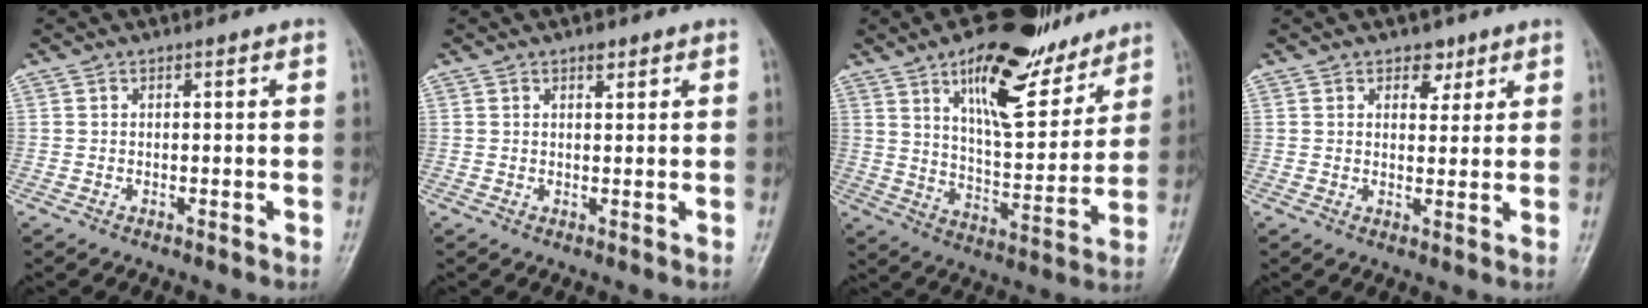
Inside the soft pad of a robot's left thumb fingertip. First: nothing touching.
{"total": 1.6, "force": [1.1, 0.7, 0.9], "torque": [-0.006, -0.005, 0.014]}
{"total": 18.9, "force": [11.9, 7.7, 12.6], "torque": [-0.146, -0.061, 0.196]}
{"total": 3.7, "force": [2.2, 2.5, 1.5], "torque": [0.005, -0.012, 0.031]}